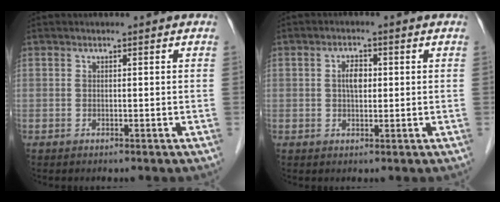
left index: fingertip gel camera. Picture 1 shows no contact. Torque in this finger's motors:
{"motor_torque": [0.36, 0.01, 0.17, 0.03]}